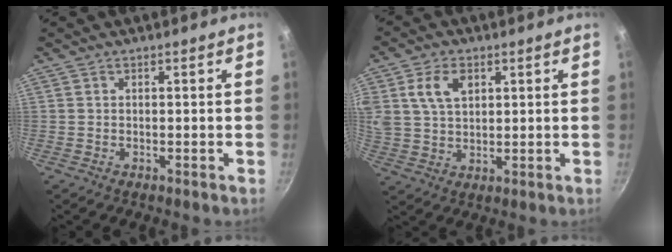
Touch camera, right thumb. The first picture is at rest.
{"total": 8.5, "force": [3.2, 5.7, 5.4], "torque": [-0.093, -0.004, 0.061]}